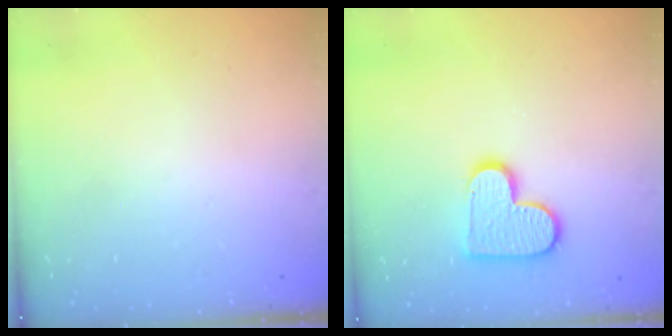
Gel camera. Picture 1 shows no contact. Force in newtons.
{"total": 11.9, "press": 11.9, "slide": 0.6}